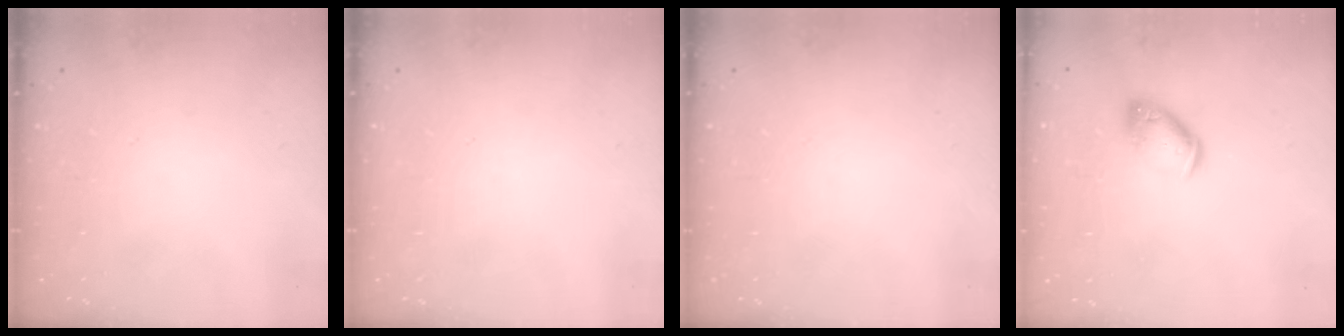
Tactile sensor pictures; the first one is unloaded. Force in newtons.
{"total": 0.0}
{"total": 0.0}
{"total": 9.6, "press": 9.5, "slide": 1.7}